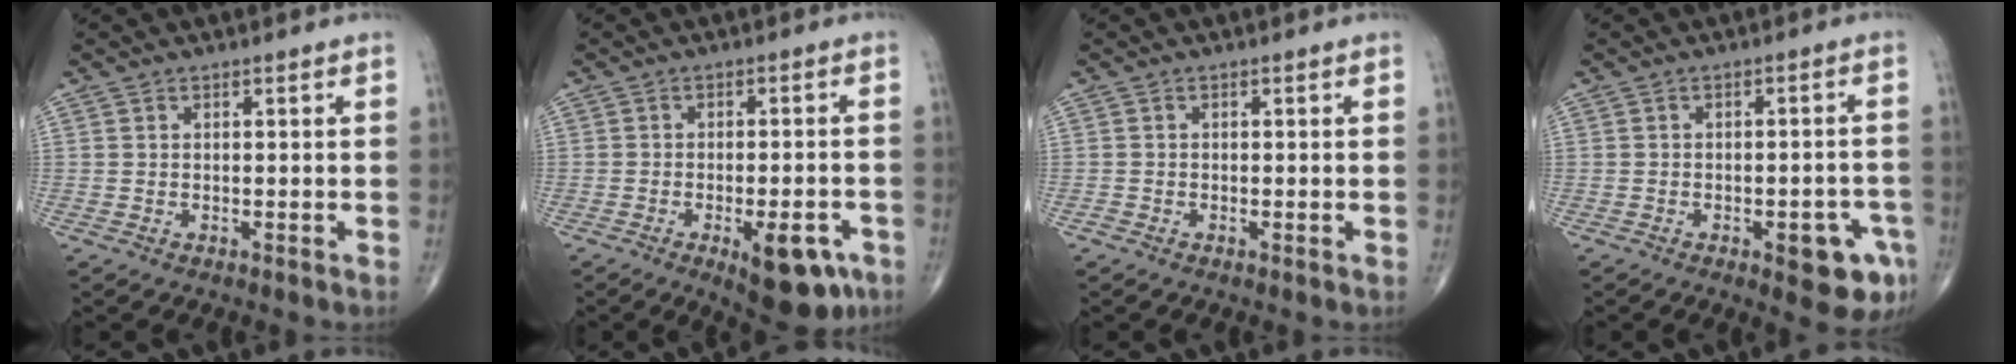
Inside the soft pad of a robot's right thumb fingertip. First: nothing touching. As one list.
[{"total": 10.6, "force": [-5.0, 4.2, 8.3], "torque": [-0.092, 0.013, -0.060]}, {"total": 0.6, "force": [-0.4, 0.3, 0.4], "torque": [-0.007, -0.001, -0.011]}, {"total": 8.4, "force": [-3.8, 3.1, 6.8], "torque": [-0.065, 0.019, -0.040]}]